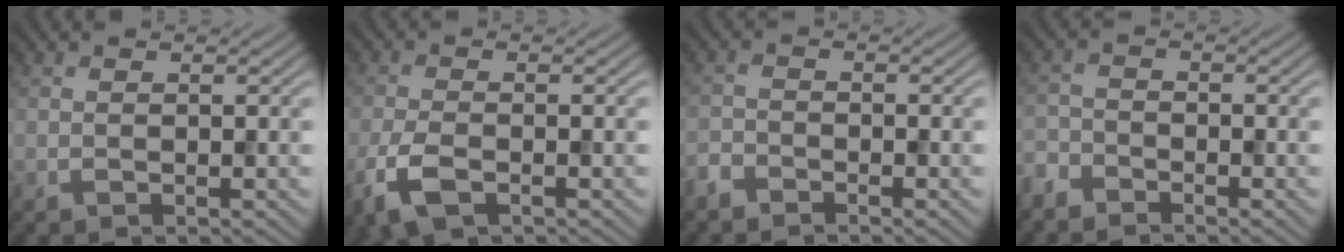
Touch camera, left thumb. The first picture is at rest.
{"total": 5.1, "force": [-2.6, 2.2, 3.8], "torque": [-0.094, -0.011, -0.056]}
{"total": 2.1, "force": [-1.9, 0.8, 0.5], "torque": [-0.009, -0.003, -0.048]}
{"total": 2.7, "force": [-2.4, 1.0, 0.5], "torque": [-0.011, -0.005, -0.062]}